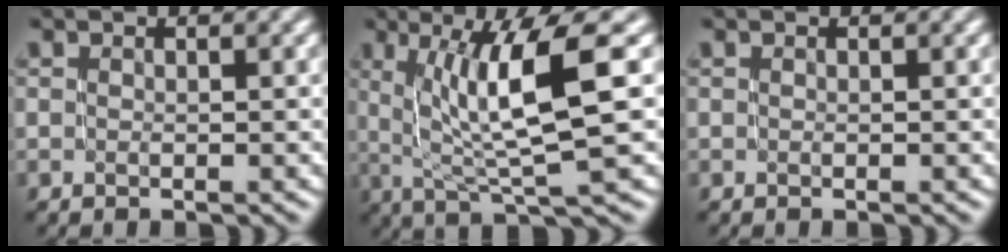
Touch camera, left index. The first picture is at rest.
{"total": 8.5, "force": [1.8, 1.7, 8.1], "torque": [-0.112, -0.002, 0.036]}
{"total": 0.0}